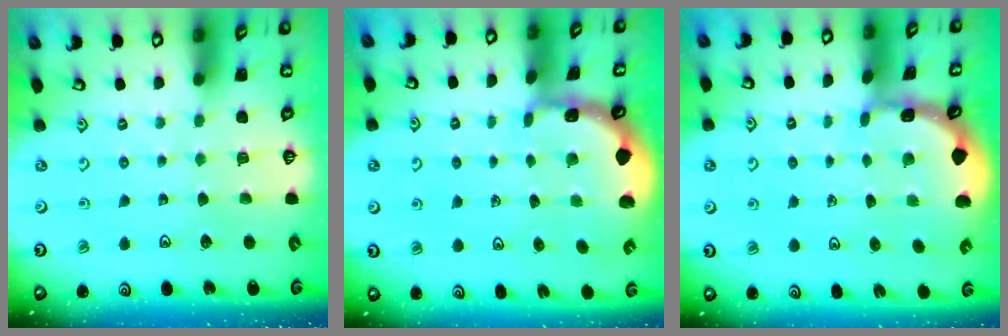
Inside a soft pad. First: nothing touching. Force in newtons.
{"total": 1.3, "press": 1.3, "slide": 0.2}
{"total": 2.7, "press": 2.7, "slide": 0.3}